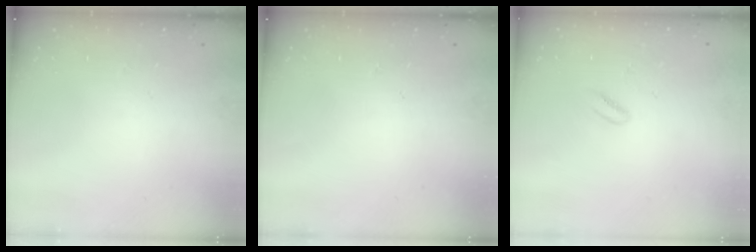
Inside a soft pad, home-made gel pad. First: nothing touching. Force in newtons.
{"total": 0.0}
{"total": 2.9, "press": 2.7, "slide": 1.1}